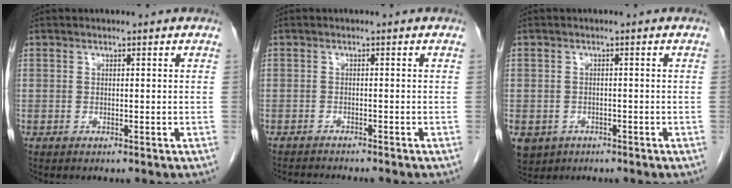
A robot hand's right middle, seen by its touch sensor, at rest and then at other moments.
{"total": 5.2, "force": [-4.9, 0.2, 1.8], "torque": [-0.021, -0.010, -0.070]}
{"total": 6.4, "force": [-3.1, 5.3, 2.1], "torque": [-0.054, -0.003, -0.043]}